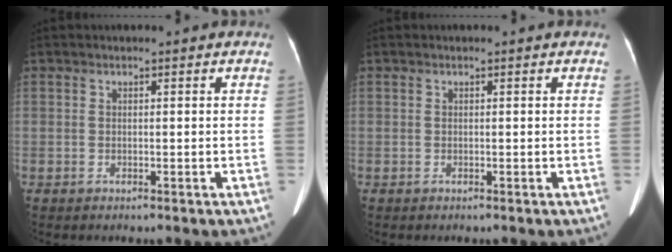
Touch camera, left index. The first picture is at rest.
{"total": 0.0}